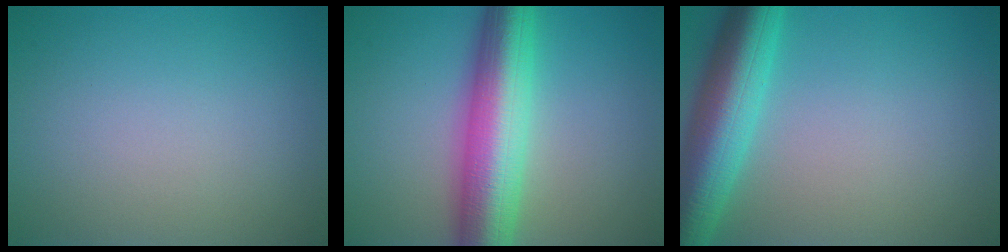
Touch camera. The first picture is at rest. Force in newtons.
{"total": 9.7, "press": 9.7, "slide": 0.2}
{"total": 8.0, "press": 8.0, "slide": 0.3}